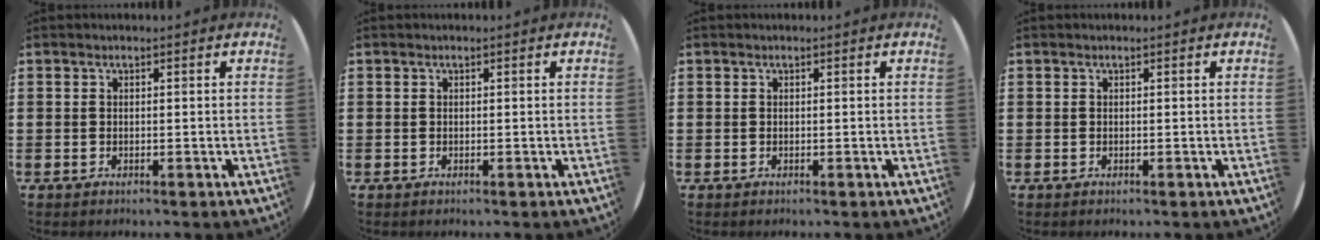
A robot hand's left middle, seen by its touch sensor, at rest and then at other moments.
{"total": 0.0}
{"total": 0.0}
{"total": 0.0}